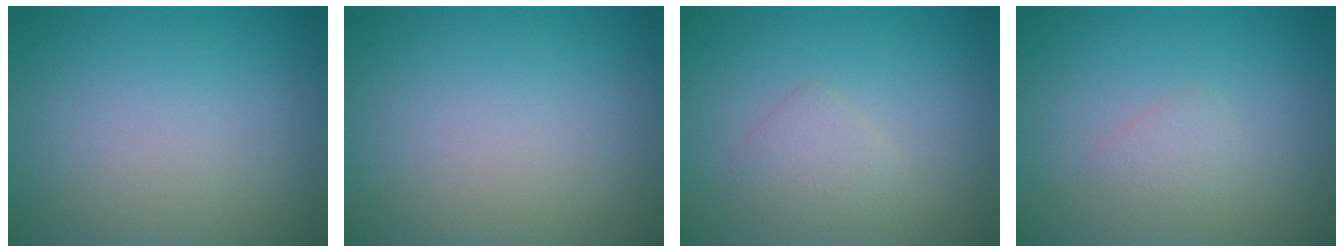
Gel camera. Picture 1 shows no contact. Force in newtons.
{"total": 0.0}
{"total": 1.8, "press": 1.8, "slide": 0.1}
{"total": 1.1, "press": 1.1, "slide": 0.0}